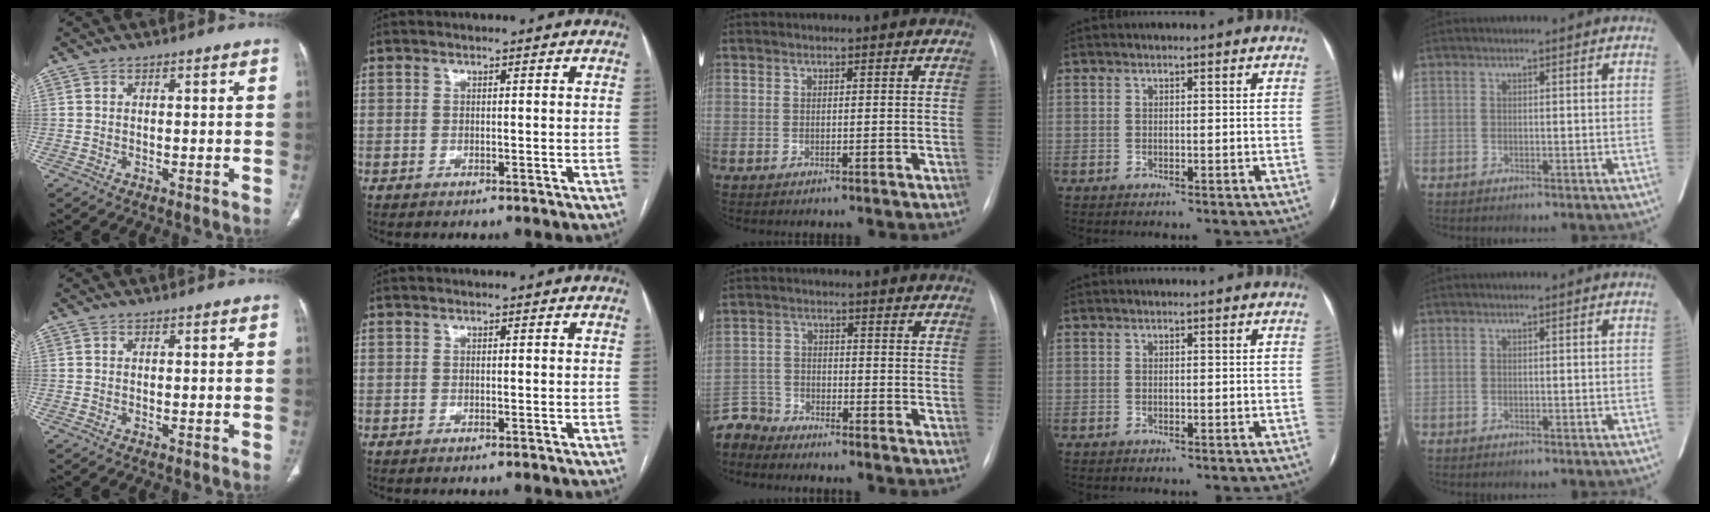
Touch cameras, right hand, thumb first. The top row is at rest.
{"middle": {"total": 5.3, "force": [-5.1, 1.0, -0.9], "torque": [0.023, -0.002, -0.104]}}